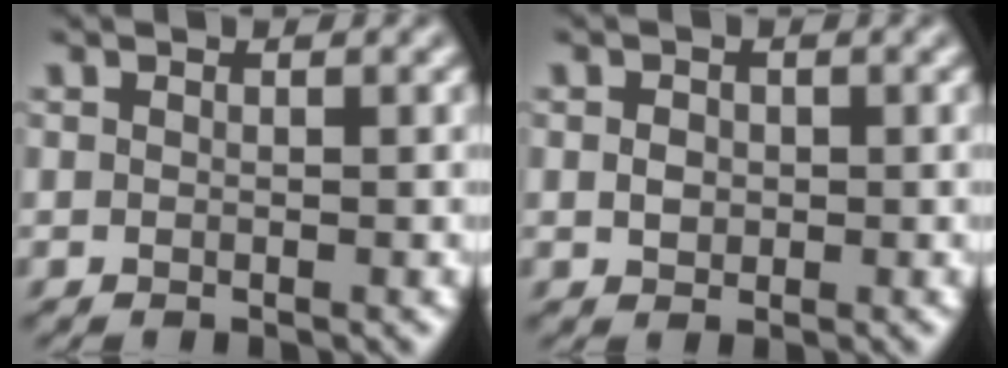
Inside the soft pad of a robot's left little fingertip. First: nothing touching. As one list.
[{"total": 1.4, "force": [-0.2, 1.1, 0.7], "torque": [-0.016, -0.003, -0.006]}]